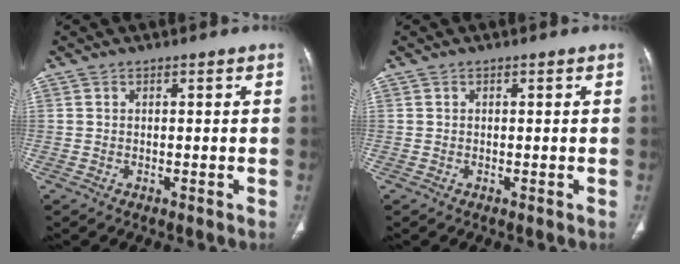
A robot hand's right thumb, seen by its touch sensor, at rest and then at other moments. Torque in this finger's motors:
{"motor_torque": [-0.01, -0.01, 0.00, 0.00, 0.01]}